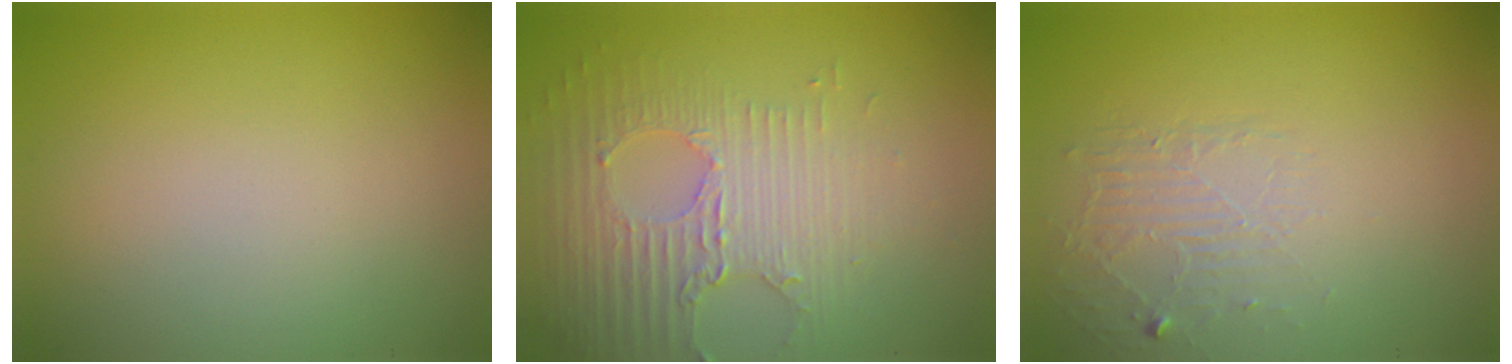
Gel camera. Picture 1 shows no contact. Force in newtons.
{"total": 3.5, "press": 3.3, "slide": 1.3}
{"total": 1.8, "press": 0.4, "slide": 1.8}